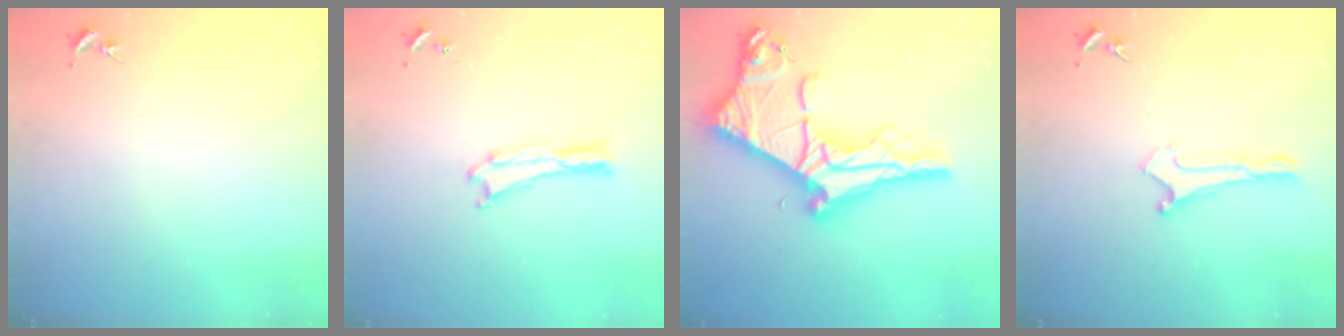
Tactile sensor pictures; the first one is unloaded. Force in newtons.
{"total": 0.0}
{"total": 12.9, "press": 12.9, "slide": 1.3}
{"total": 0.0}